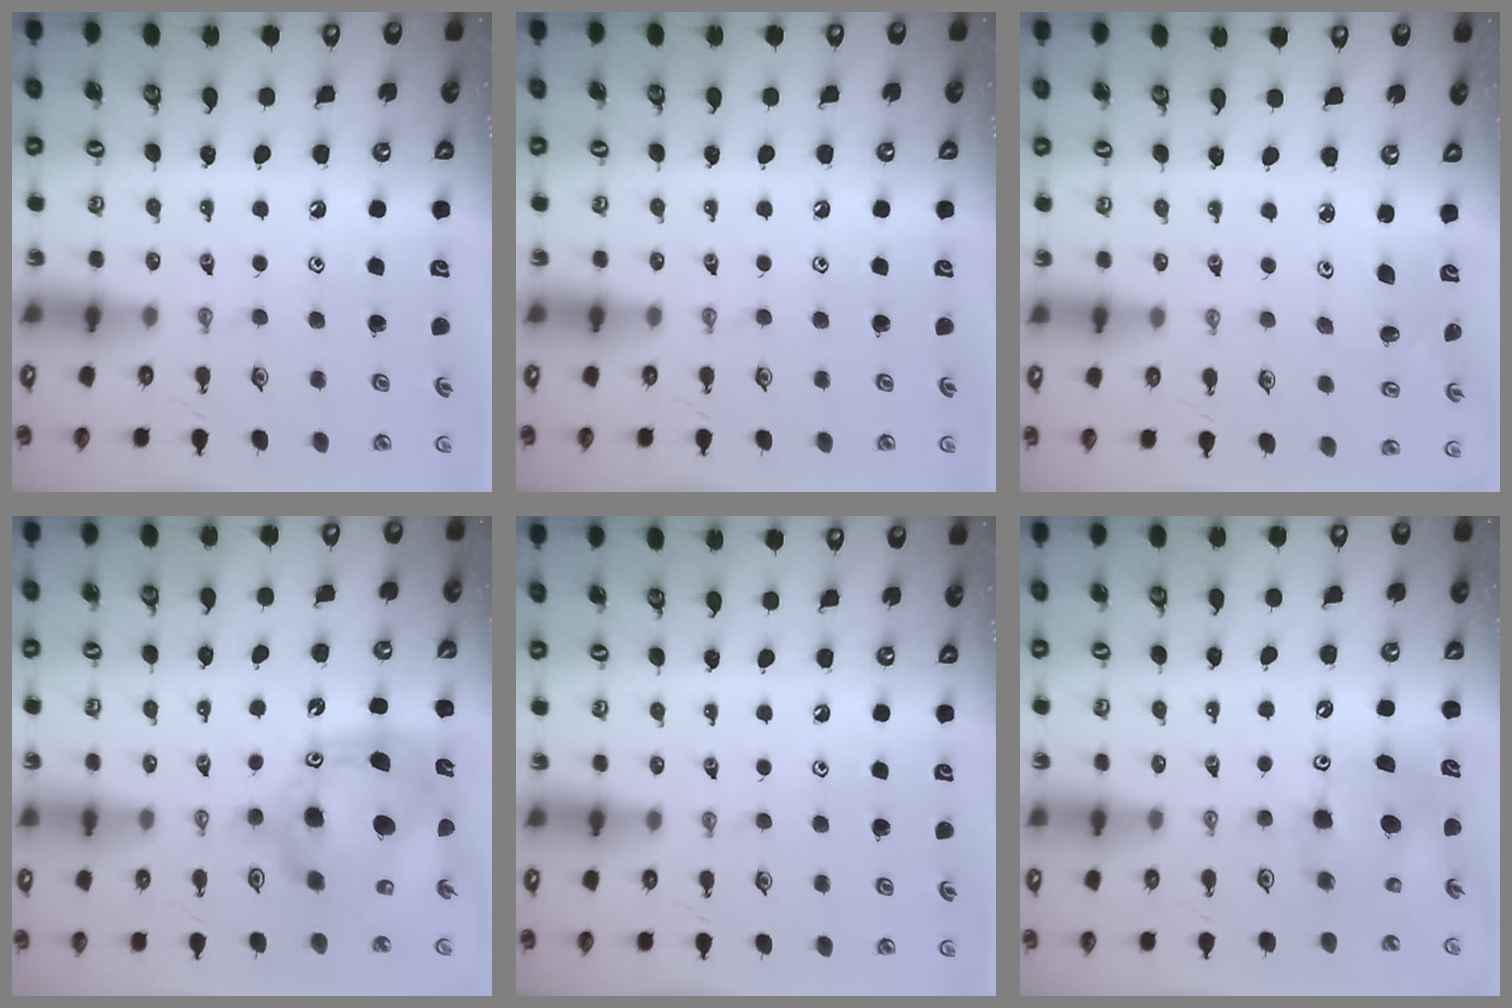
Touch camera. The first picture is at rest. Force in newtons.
{"total": 0.0}
{"total": 2.1, "press": 2.1, "slide": 0.2}
{"total": 16.2, "press": 16.1, "slide": 1.5}
{"total": 0.0}
{"total": 7.7, "press": 7.7, "slide": 0.4}